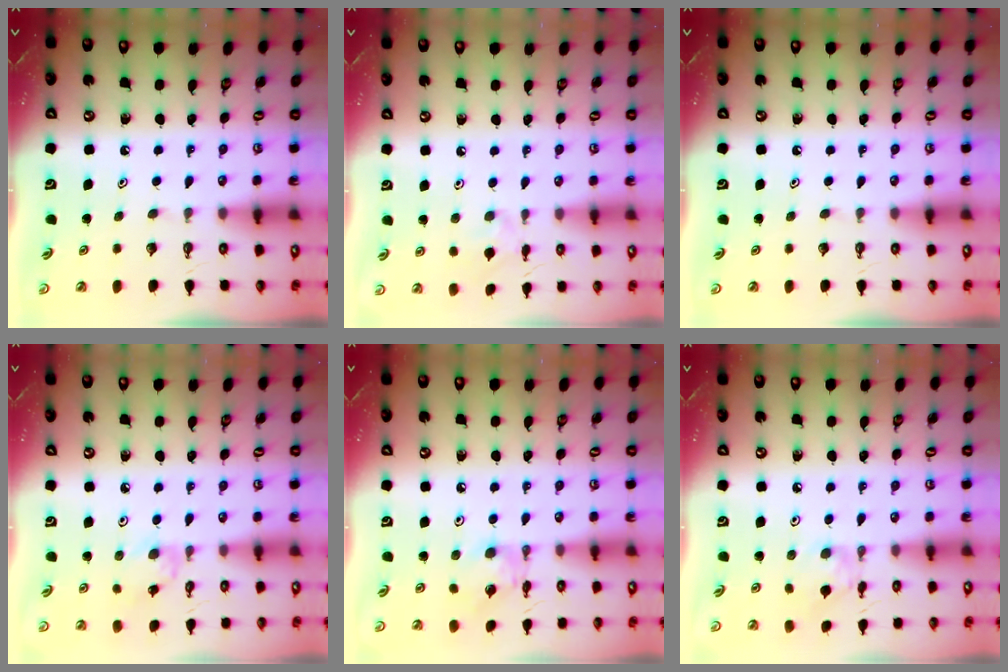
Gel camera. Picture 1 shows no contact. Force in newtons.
{"total": 3.2, "press": 3.1, "slide": 0.6}
{"total": 0.0}
{"total": 2.1, "press": 2.1, "slide": 0.4}
{"total": 3.6, "press": 3.6, "slide": 0.4}
{"total": 2.0, "press": 2.0, "slide": 0.3}